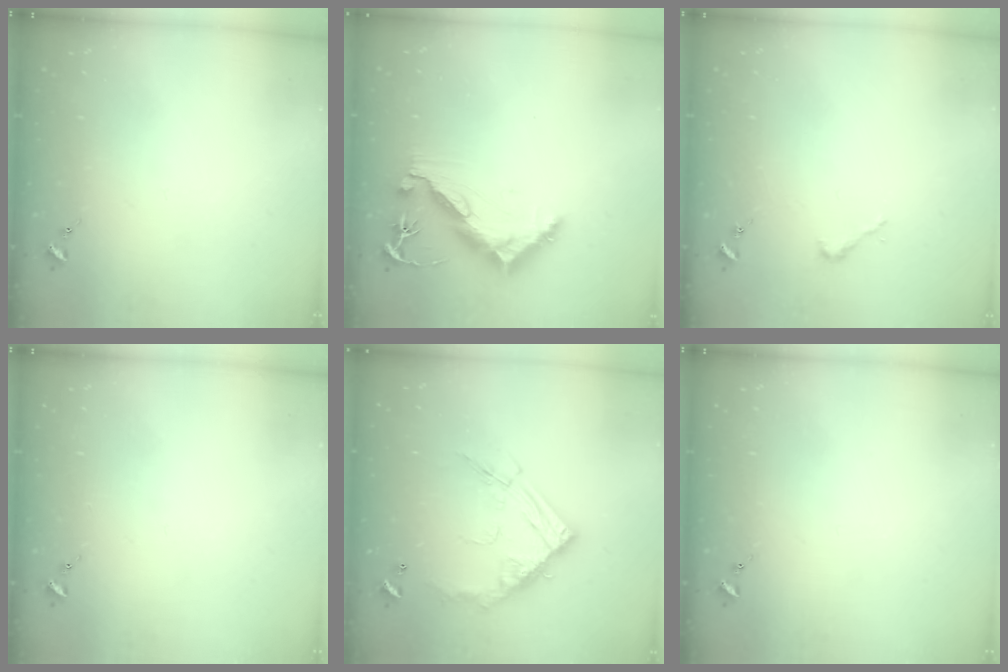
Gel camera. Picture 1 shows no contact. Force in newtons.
{"total": 10.5, "press": 10.4, "slide": 1.1}
{"total": 2.5, "press": 2.5, "slide": 0.2}
{"total": 0.0}
{"total": 17.2, "press": 17.1, "slide": 1.4}
{"total": 0.0}